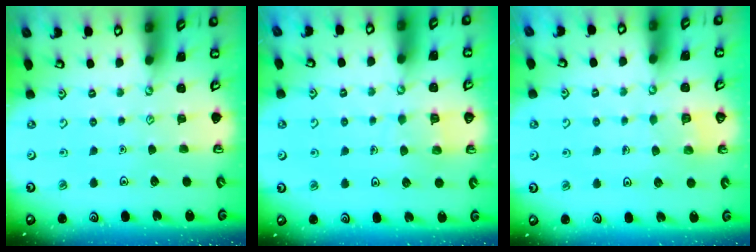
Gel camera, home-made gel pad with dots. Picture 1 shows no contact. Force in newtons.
{"total": 5.7, "press": 5.6, "slide": 0.4}
{"total": 2.8, "press": 2.8, "slide": 0.1}